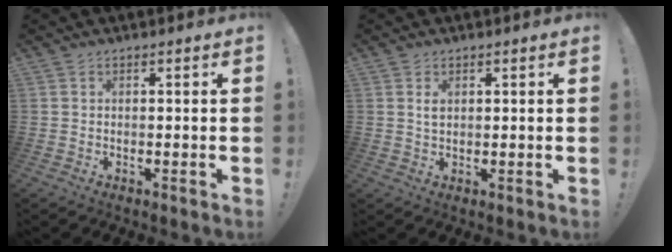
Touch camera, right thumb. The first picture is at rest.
{"total": 2.1, "force": [1.0, 1.2, 1.4], "torque": [-0.015, -0.003, 0.014]}